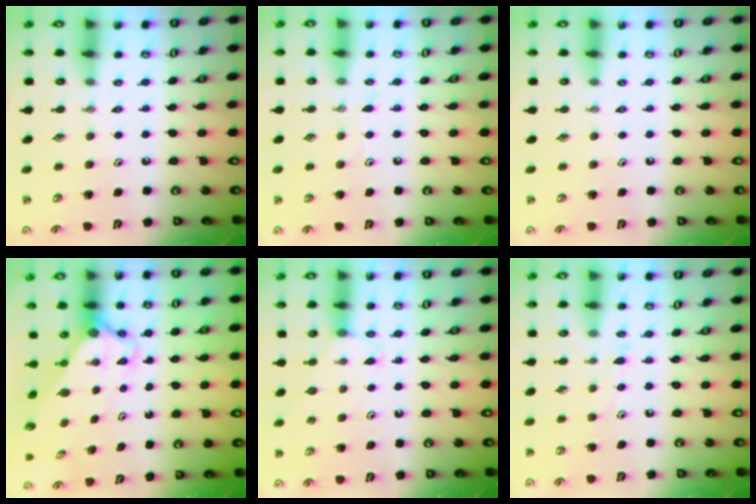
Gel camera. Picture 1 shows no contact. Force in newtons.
{"total": 4.0, "press": 4.0, "slide": 0.5}
{"total": 0.0}
{"total": 3.0, "press": 3.0, "slide": 0.2}
{"total": 5.7, "press": 5.7, "slide": 0.6}
{"total": 4.7, "press": 4.7, "slide": 0.6}